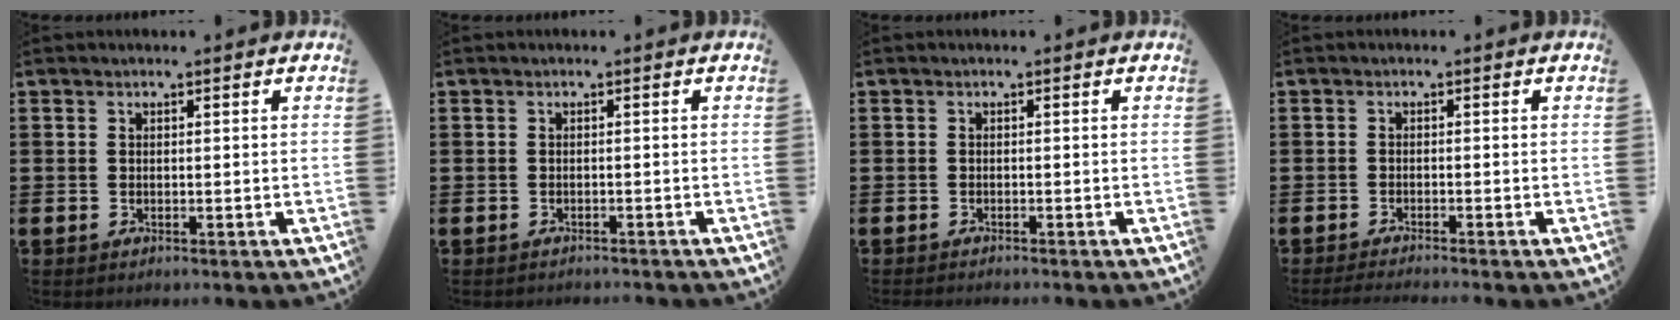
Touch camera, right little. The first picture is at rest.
{"total": 0.5, "force": [-0.5, 0.0, -0.1], "torque": [0.000, -0.002, -0.011]}
{"total": 0.5, "force": [-0.5, -0.1, 0.0], "torque": [-0.001, -0.002, -0.011]}
{"total": 1.1, "force": [-1.0, -0.2, 0.4], "torque": [-0.005, -0.001, -0.020]}